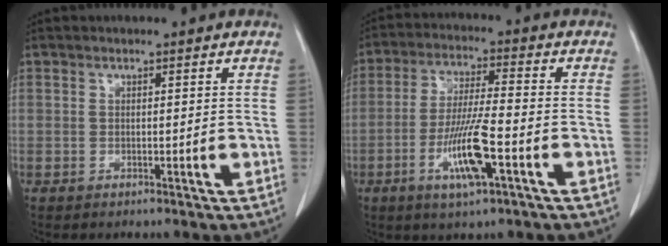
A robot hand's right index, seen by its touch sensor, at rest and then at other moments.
{"total": 10.0, "force": [-3.9, 0.8, 9.2], "torque": [-0.179, -0.011, -0.072]}